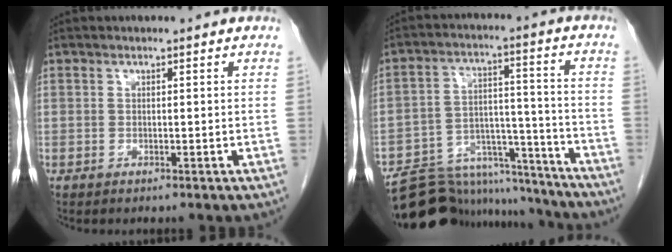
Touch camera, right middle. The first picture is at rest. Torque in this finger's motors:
{"motor_torque": [1.01, -1.12, 0.46, 0.07]}